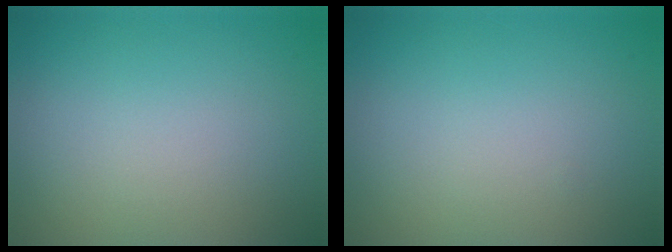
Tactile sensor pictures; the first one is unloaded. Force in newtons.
{"total": 0.0}